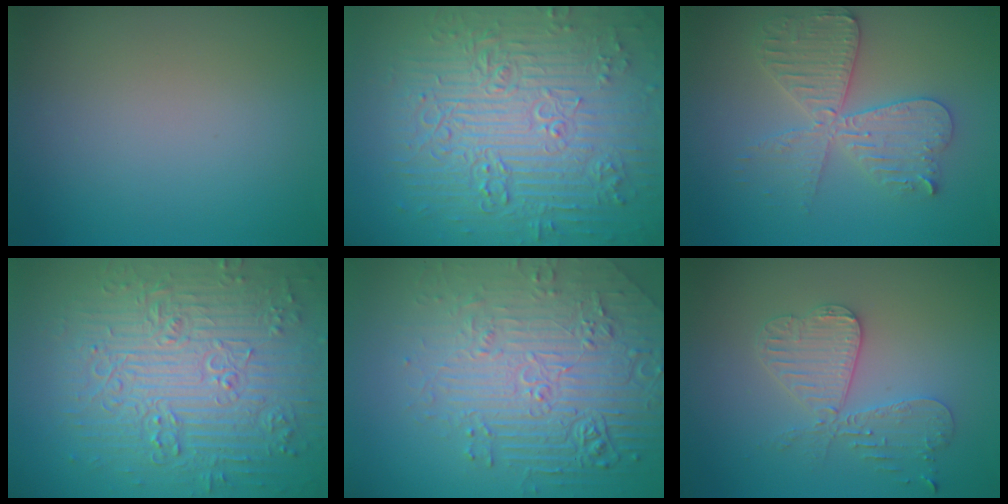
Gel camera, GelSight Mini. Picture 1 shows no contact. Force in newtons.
{"total": 11.2, "press": 7.4, "slide": 8.4}
{"total": 5.7, "press": 5.7, "slide": 0.8}
{"total": 9.5, "press": 6.9, "slide": 6.4}
{"total": 7.2, "press": 5.7, "slide": 4.4}
{"total": 4.2, "press": 3.6, "slide": 2.0}